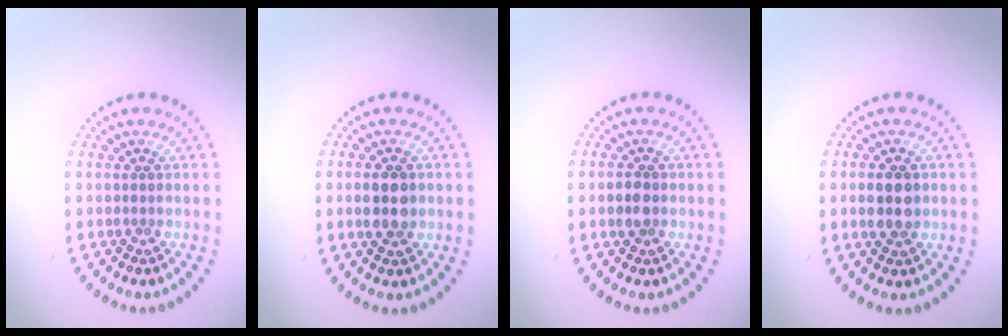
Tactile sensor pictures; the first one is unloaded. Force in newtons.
{"total": 3.2, "press": 3.2, "slide": 0.1}
{"total": 1.8, "press": 1.8, "slide": 0.3}
{"total": 2.9, "press": 2.9, "slide": 0.0}